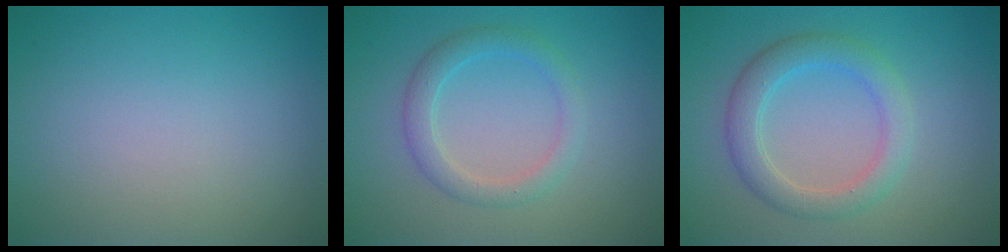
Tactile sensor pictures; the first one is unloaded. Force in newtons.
{"total": 2.5, "press": 2.5, "slide": 0.1}
{"total": 3.5, "press": 3.5, "slide": 0.1}